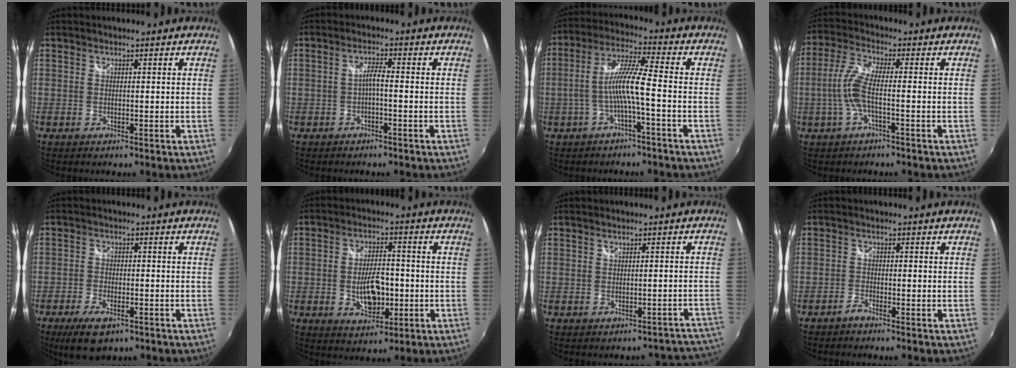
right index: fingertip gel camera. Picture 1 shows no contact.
{"total": 2.2, "force": [-1.0, 0.2, 2.0], "torque": [-0.040, 0.007, -0.017]}
{"total": 8.1, "force": [-2.5, 0.1, 7.7], "torque": [-0.170, 0.009, -0.040]}
{"total": 6.9, "force": [-1.7, 1.1, 6.6], "torque": [-0.150, 0.003, -0.032]}
{"total": 8.0, "force": [-5.1, 3.4, 5.0], "torque": [-0.120, -0.015, -0.085]}
{"total": 8.4, "force": [-1.7, 4.6, 6.9], "torque": [-0.126, 0.001, -0.022]}
{"total": 8.1, "force": [-7.7, 2.5, 0.5], "torque": [0.013, 0.028, -0.076]}
{"total": 1.4, "force": [-1.4, 0.2, 0.4], "torque": [-0.015, -0.001, -0.030]}